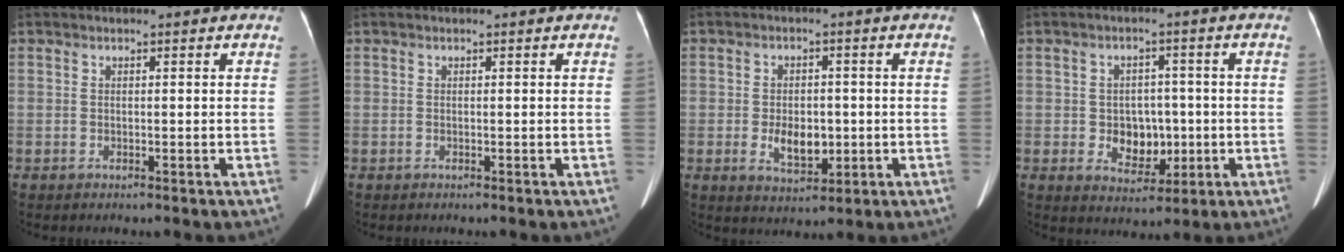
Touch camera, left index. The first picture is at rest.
{"total": 0.0}
{"total": 5.6, "force": [-1.0, 3.3, 4.4], "torque": [-0.080, -0.003, -0.007]}
{"total": 6.2, "force": [-0.8, 4.7, 3.9], "torque": [-0.060, 0.008, -0.003]}